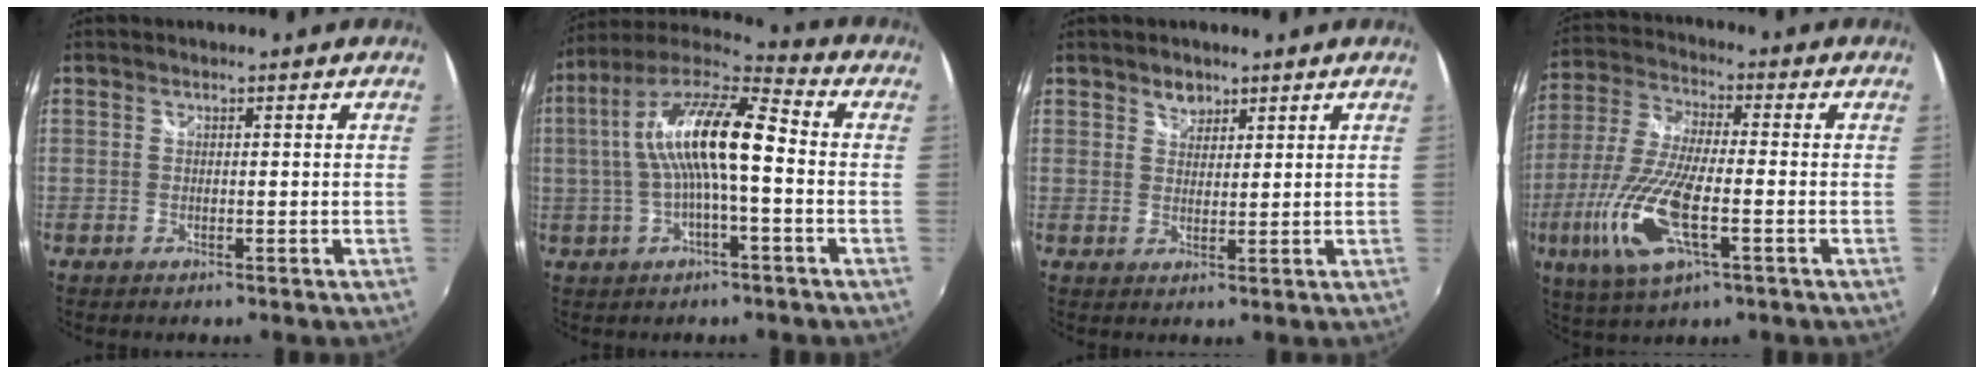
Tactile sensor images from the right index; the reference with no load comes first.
{"total": 15.4, "force": [0.1, 3.5, 15.0], "torque": [-0.276, 0.020, -0.005]}
{"total": 2.7, "force": [2.0, 1.7, 0.6], "torque": [-0.003, 0.005, 0.033]}
{"total": 16.3, "force": [-5.4, 5.1, 14.5], "torque": [-0.320, -0.021, -0.108]}